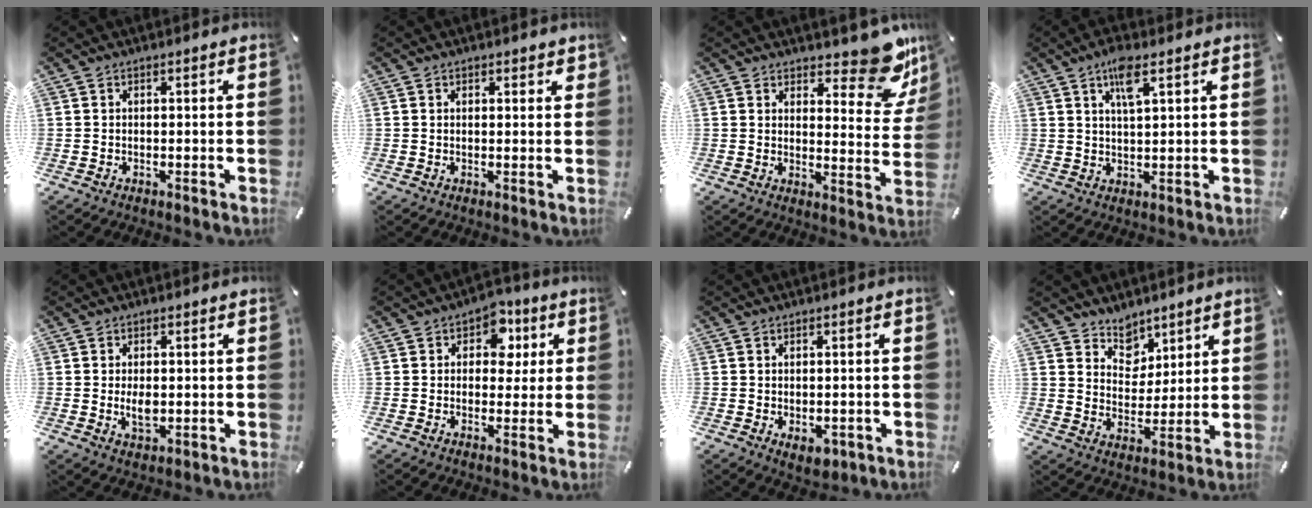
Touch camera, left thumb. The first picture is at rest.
{"total": 0.9, "force": [0.6, 0.6, 0.3], "torque": [0.002, -0.002, 0.009]}
{"total": 13.0, "force": [10.0, 5.5, 6.3], "torque": [-0.060, -0.085, 0.172]}
{"total": 6.4, "force": [3.6, 1.7, 5.0], "torque": [-0.101, 0.002, 0.060]}
{"total": 4.0, "force": [-0.1, 2.4, 3.2], "torque": [-0.068, -0.006, -0.006]}
{"total": 8.1, "force": [2.3, 6.3, 4.6], "torque": [-0.049, -0.001, 0.032]}
{"total": 3.3, "force": [-0.9, 2.3, 2.2], "torque": [-0.025, -0.004, -0.017]}
{"total": 7.7, "force": [5.7, 5.2, -0.3], "torque": [-0.008, -0.050, 0.110]}